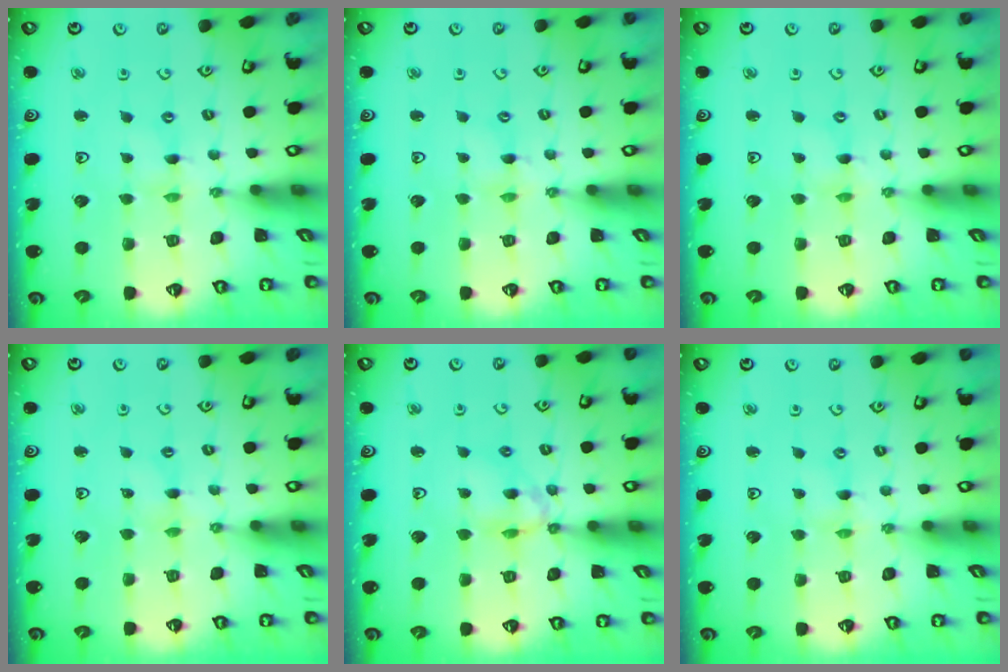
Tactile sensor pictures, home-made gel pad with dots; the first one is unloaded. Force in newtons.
{"total": 1.3, "press": 1.2, "slide": 0.2}
{"total": 0.6, "press": 0.6, "slide": 0.1}
{"total": 2.0, "press": 1.9, "slide": 0.3}
{"total": 8.9, "press": 8.9, "slide": 0.7}
{"total": 0.0}